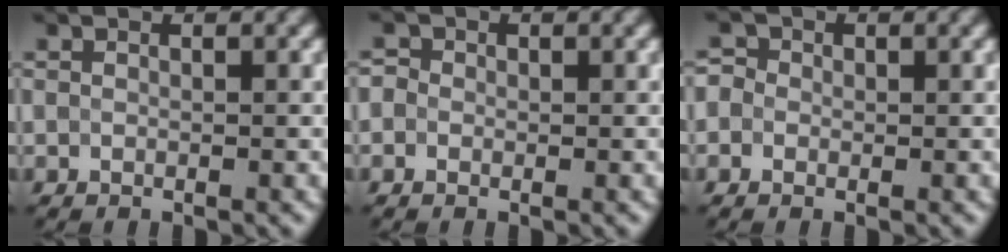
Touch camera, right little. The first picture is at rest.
{"total": 1.1, "force": [0.1, 1.0, 0.4], "torque": [-0.006, -0.001, -0.011]}
{"total": 1.8, "force": [0.4, 1.6, 0.7], "torque": [-0.001, 0.010, -0.016]}